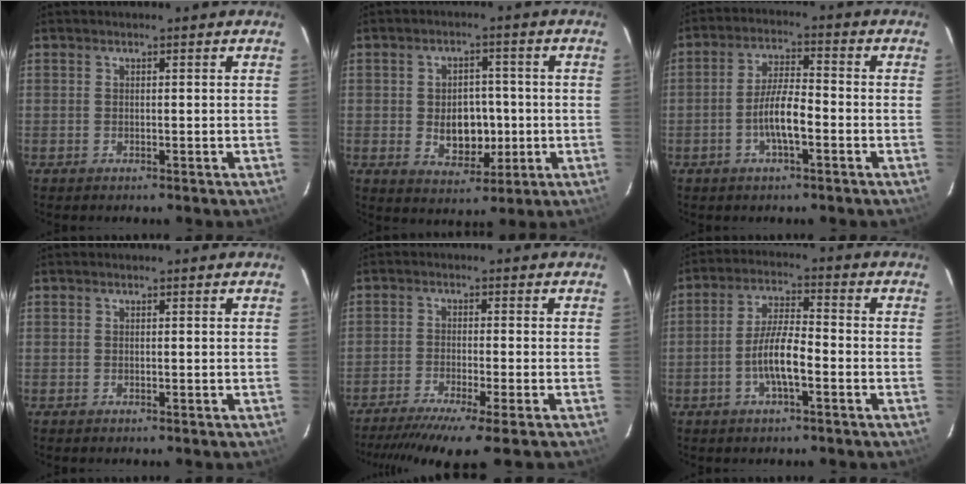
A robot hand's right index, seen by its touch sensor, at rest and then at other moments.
{"total": 7.9, "force": [-0.8, 5.8, 5.2], "torque": [-0.096, 0.002, 0.003]}
{"total": 6.6, "force": [-2.5, 1.6, 5.9], "torque": [-0.117, 0.005, -0.044]}
{"total": 0.0}
{"total": 11.7, "force": [-9.2, -0.1, 7.2], "torque": [-0.148, -0.032, -0.148]}
{"total": 7.2, "force": [-2.7, 1.7, 6.5], "torque": [-0.130, 0.004, -0.049]}